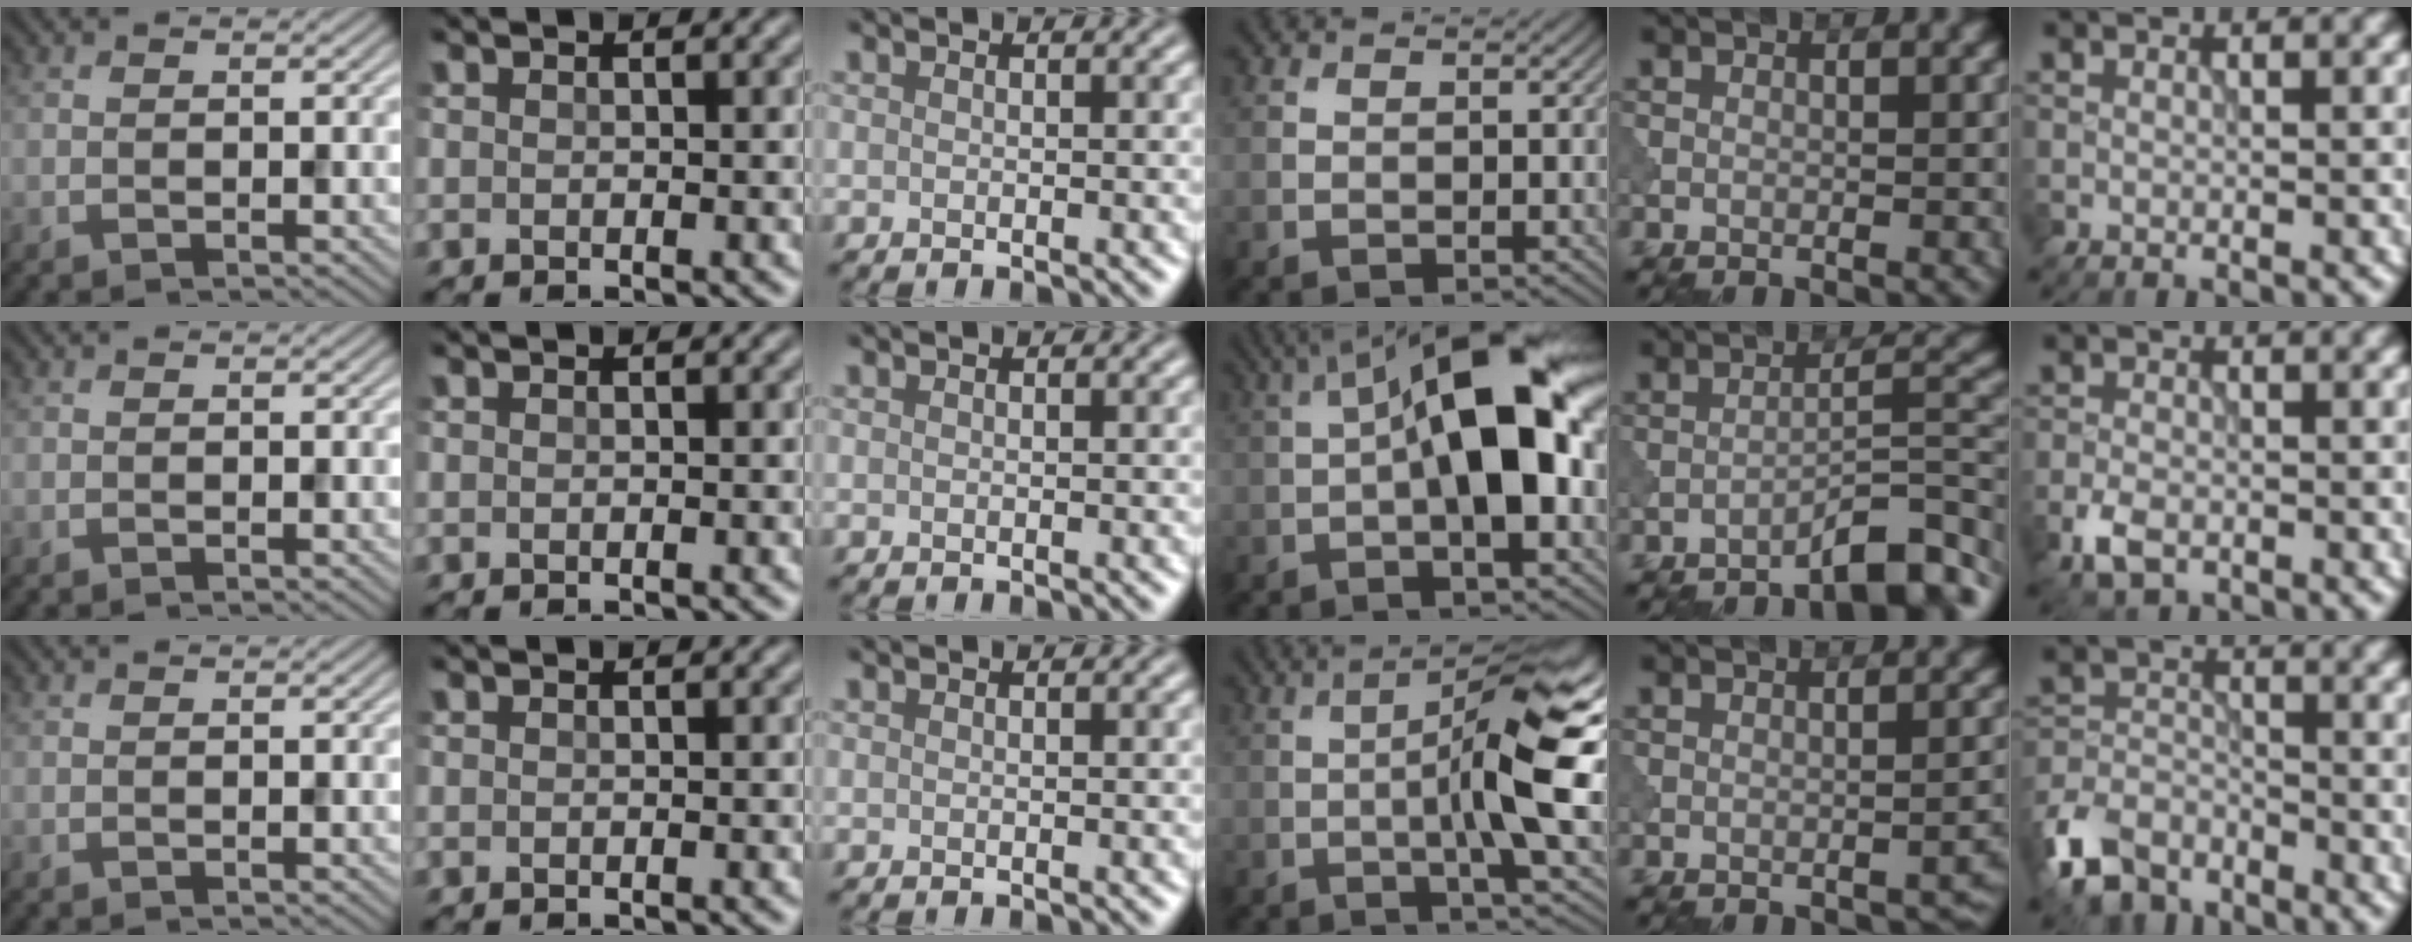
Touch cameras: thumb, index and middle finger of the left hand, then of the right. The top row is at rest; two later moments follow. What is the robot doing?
{"motion": "shake", "object": "bell"}